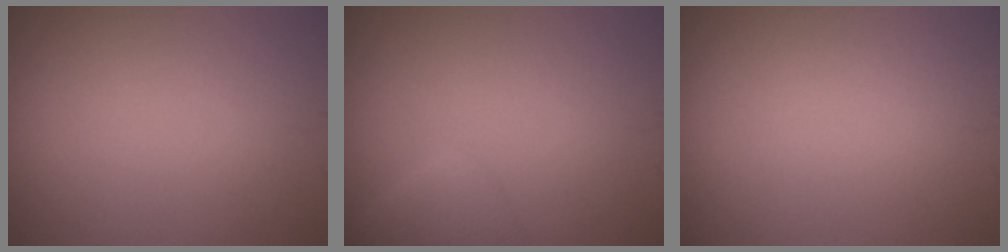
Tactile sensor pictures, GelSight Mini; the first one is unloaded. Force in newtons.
{"total": 2.0, "press": 2.0, "slide": 0.1}
{"total": 0.0}